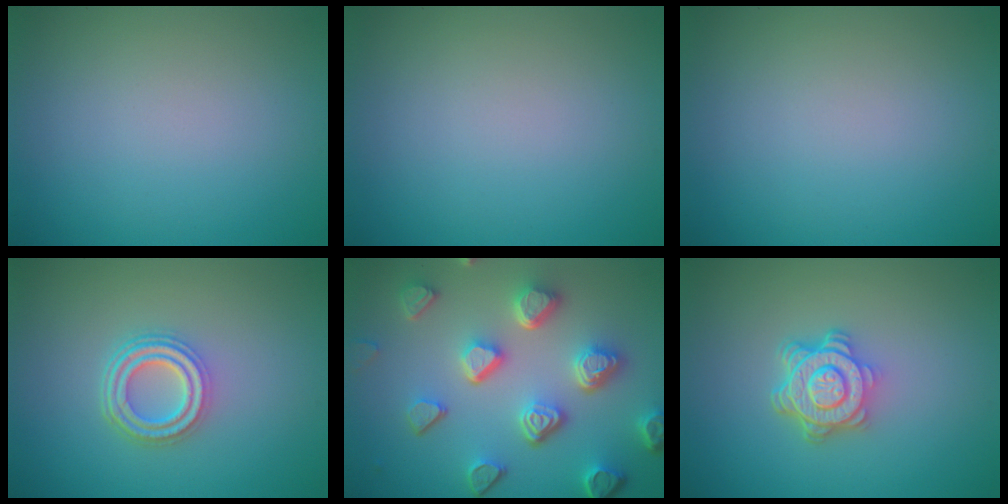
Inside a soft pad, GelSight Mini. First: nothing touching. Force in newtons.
{"total": 0.0}
{"total": 0.0}
{"total": 4.0, "press": 3.1, "slide": 2.5}
{"total": 6.8, "press": 5.3, "slide": 4.2}
{"total": 4.8, "press": 3.7, "slide": 3.1}